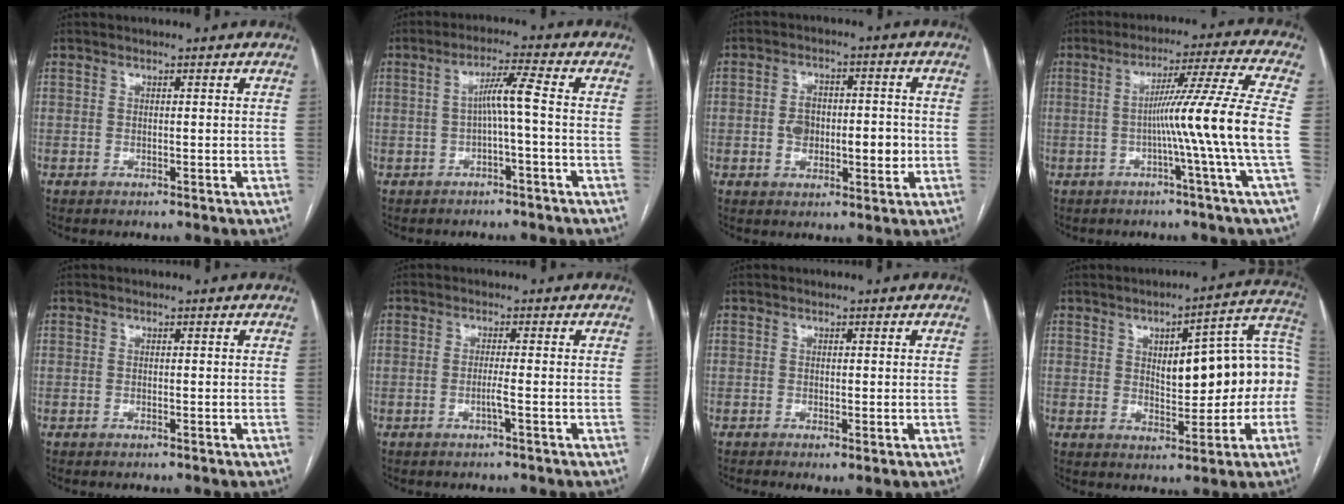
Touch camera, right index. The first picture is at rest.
{"total": 4.6, "force": [-0.6, -0.5, 4.5], "torque": [-0.080, 0.018, -0.008]}
{"total": 7.5, "force": [-0.8, 4.2, 6.2], "torque": [-0.097, 0.017, -0.007]}
{"total": 12.2, "force": [-2.3, -3.3, 11.5], "torque": [-0.178, 0.001, -0.040]}
{"total": 0.0}
{"total": 1.6, "force": [-0.6, -0.4, 1.4], "torque": [-0.024, 0.001, -0.012]}
{"total": 1.8, "force": [-0.7, 0.4, 1.6], "torque": [-0.026, -0.005, -0.008]}
{"total": 15.2, "force": [0.4, 4.7, 14.4], "torque": [-0.191, 0.043, 0.014]}